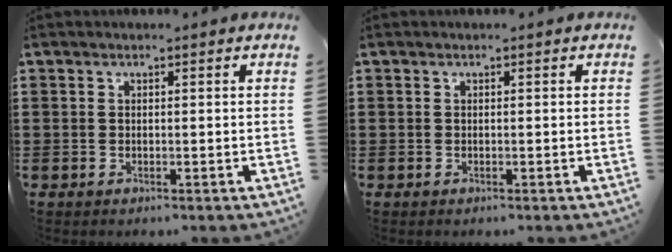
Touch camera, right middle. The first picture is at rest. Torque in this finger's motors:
{"motor_torque": [0.01, 0.00, 0.00, 0.00]}